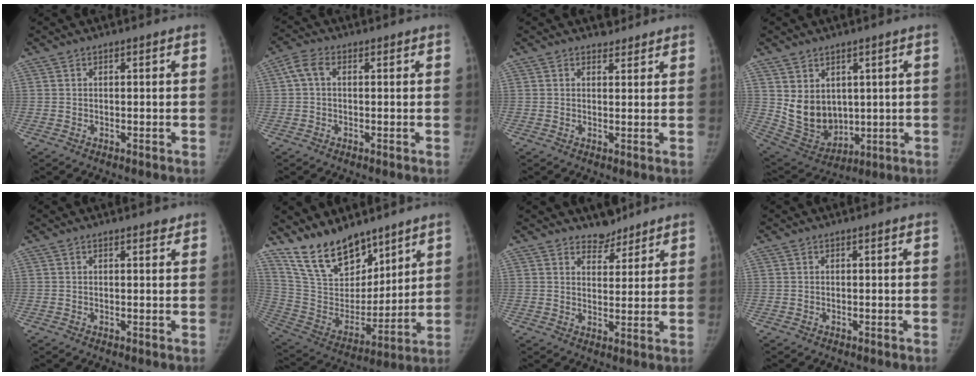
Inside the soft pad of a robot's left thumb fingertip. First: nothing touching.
{"total": 3.5, "force": [0.7, 2.1, 2.6], "torque": [-0.051, 0.011, 0.010]}
{"total": 2.3, "force": [2.0, 1.1, 0.0], "torque": [0.014, -0.014, 0.025]}
{"total": 10.5, "force": [2.2, 8.4, 6.0], "torque": [-0.076, -0.028, 0.074]}
{"total": 1.4, "force": [1.1, 0.6, 0.6], "torque": [-0.003, -0.005, 0.013]}
{"total": 17.6, "force": [13.6, 8.1, 7.6], "torque": [-0.093, -0.071, 0.261]}
{"total": 4.6, "force": [4.0, 2.2, 0.5], "torque": [0.019, -0.032, 0.065]}
{"total": 0.0}